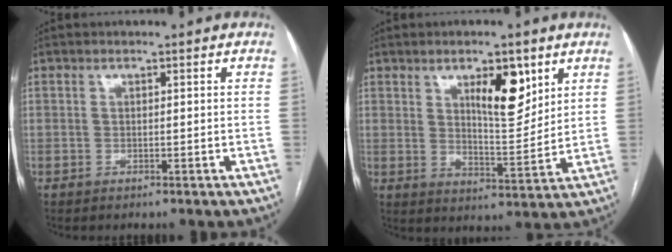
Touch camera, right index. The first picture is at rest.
{"total": 8.8, "force": [4.4, 2.7, 7.1], "torque": [-0.115, -0.006, 0.075]}